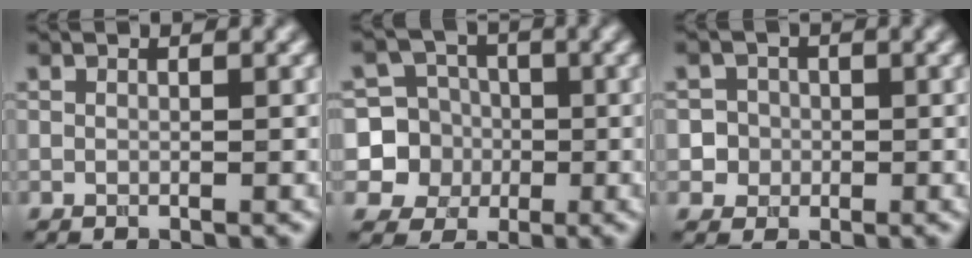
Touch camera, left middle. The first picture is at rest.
{"total": 6.2, "force": [-1.2, 6.0, 1.1], "torque": [-0.006, 0.017, -0.042]}
{"total": 2.9, "force": [-0.4, 2.8, 0.4], "torque": [0.021, 0.014, -0.014]}